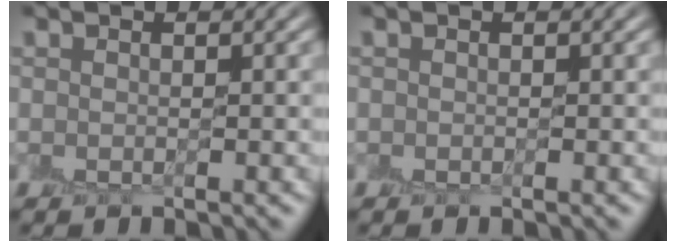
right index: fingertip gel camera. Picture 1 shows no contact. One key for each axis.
{"total": 0.0}